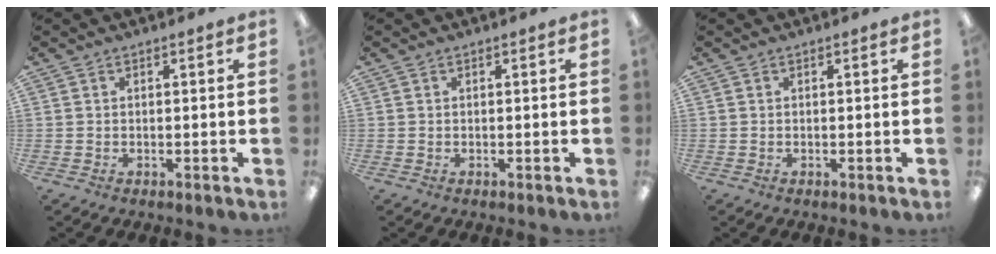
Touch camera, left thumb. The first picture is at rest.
{"total": 0.0}
{"total": 0.0}